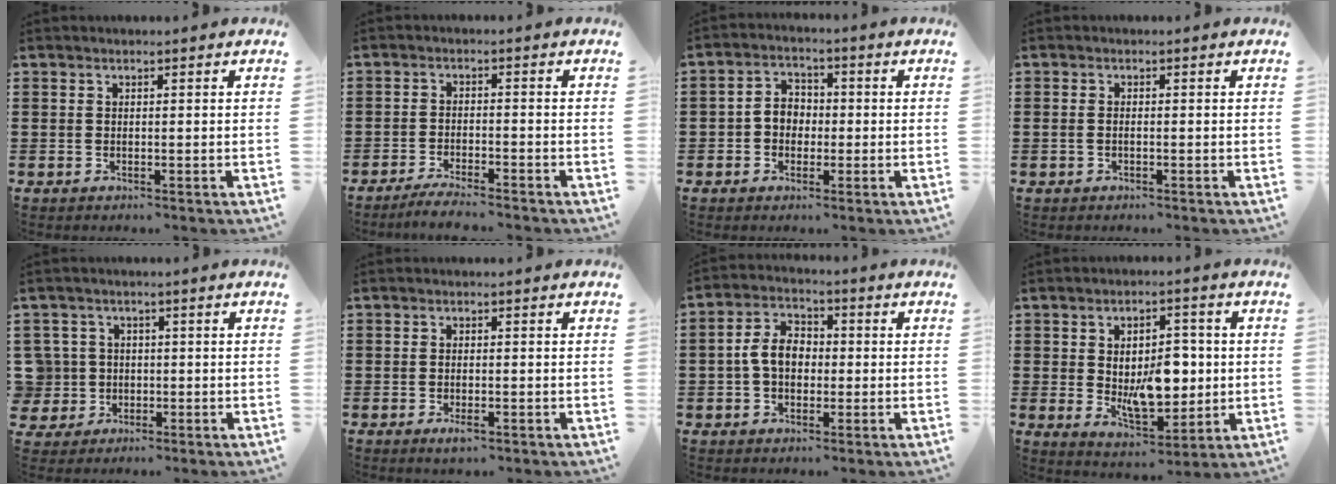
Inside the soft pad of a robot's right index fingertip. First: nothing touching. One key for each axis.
{"total": 3.0, "fx": -2.9, "fy": -0.3, "fz": 0.7, "tx": -0.014, "ty": 0.000, "tz": -0.059}
{"total": 3.7, "fx": -0.9, "fy": 3.1, "fz": 1.8, "tx": -0.043, "ty": 0.010, "tz": -0.020}
{"total": 0.8, "fx": -0.3, "fy": 0.3, "fz": 0.7, "tx": -0.016, "ty": -0.004, "tz": -0.004}
{"total": 4.6, "fx": -0.2, "fy": 4.5, "fz": 0.6, "tx": -0.048, "ty": 0.006, "tz": -0.008}
{"total": 1.6, "fx": -0.7, "fy": 0.4, "fz": 1.3, "tx": -0.026, "ty": -0.005, "tz": -0.012}
{"total": 5.9, "fx": -0.5, "fy": 4.1, "fz": 4.2, "tx": -0.107, "ty": 0.007, "tz": -0.018}
{"total": 9.1, "fx": 0.4, "fy": 5.0, "fz": 7.6, "tx": -0.115, "ty": 0.001, "tz": 0.003}